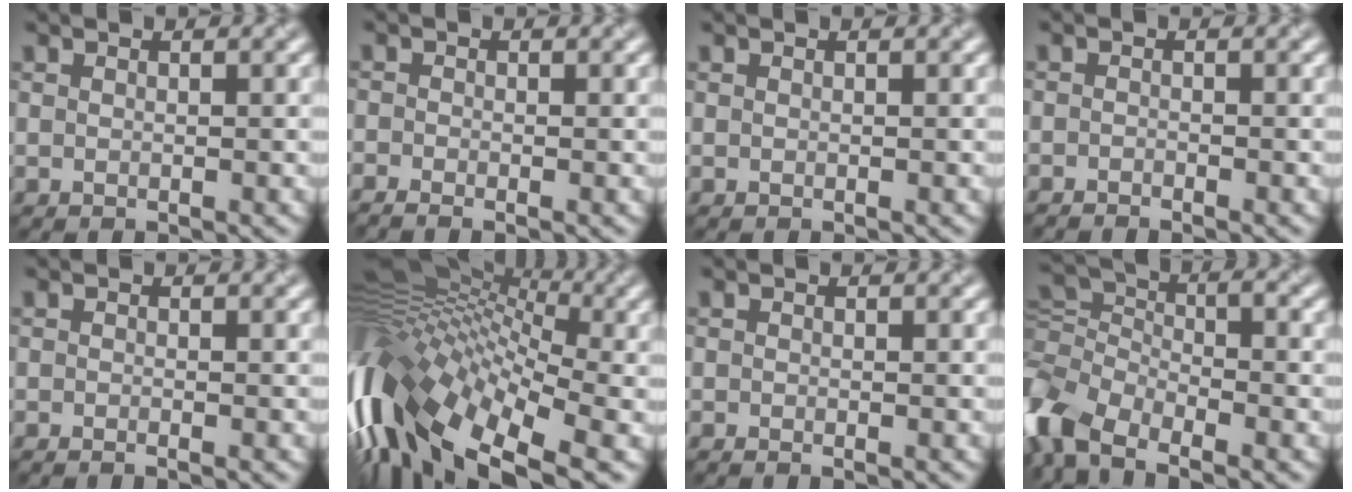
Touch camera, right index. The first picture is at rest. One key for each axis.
{"total": 1.6, "fx": -1.4, "fy": 0.4, "fz": 0.8, "tx": -0.021, "ty": -0.012, "tz": -0.027}
{"total": 0.0}
{"total": 1.2, "fx": -1.2, "fy": 0.0, "fz": 0.2, "tx": -0.005, "ty": -0.004, "tz": -0.024}
{"total": 1.0, "fx": -0.8, "fy": 0.1, "fz": 0.5, "tx": -0.007, "ty": -0.008, "tz": -0.017}
{"total": 15.0, "fx": -3.0, "fy": 7.8, "fz": 12.5, "tx": -0.258, "ty": 0.021, "tz": -0.067}
{"total": 0.8, "fx": -0.7, "fy": 0.0, "fz": 0.3, "tx": -0.002, "ty": -0.007, "tz": -0.014}
{"total": 8.3, "fx": -4.2, "fy": 4.5, "fz": 5.6, "tx": -0.114, "ty": 0.005, "tz": -0.098}